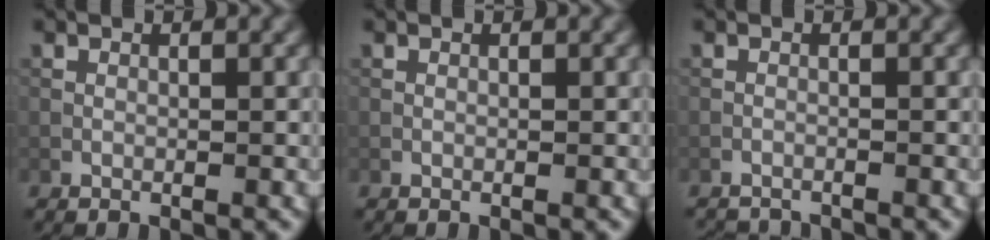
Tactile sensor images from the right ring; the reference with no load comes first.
{"total": 0.0}
{"total": 2.3, "force": [-2.3, 0.2, 0.2], "torque": [-0.011, -0.007, -0.039]}